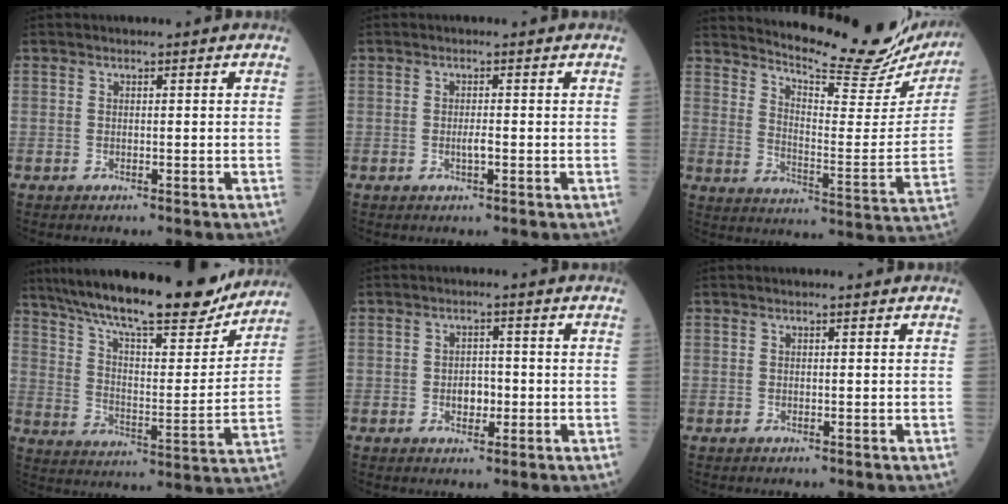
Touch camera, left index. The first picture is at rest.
{"total": 1.3, "force": [-0.3, 0.2, 1.3], "torque": [-0.026, -0.001, -0.005]}
{"total": 23.1, "force": [21.1, 2.9, 8.8], "torque": [-0.138, -0.071, 0.273]}
{"total": 25.6, "force": [21.5, 4.9, 13.0], "torque": [-0.217, 0.001, 0.313]}
{"total": 2.9, "force": [-0.6, 1.9, 2.1], "torque": [-0.031, 0.004, -0.008]}
{"total": 0.0}